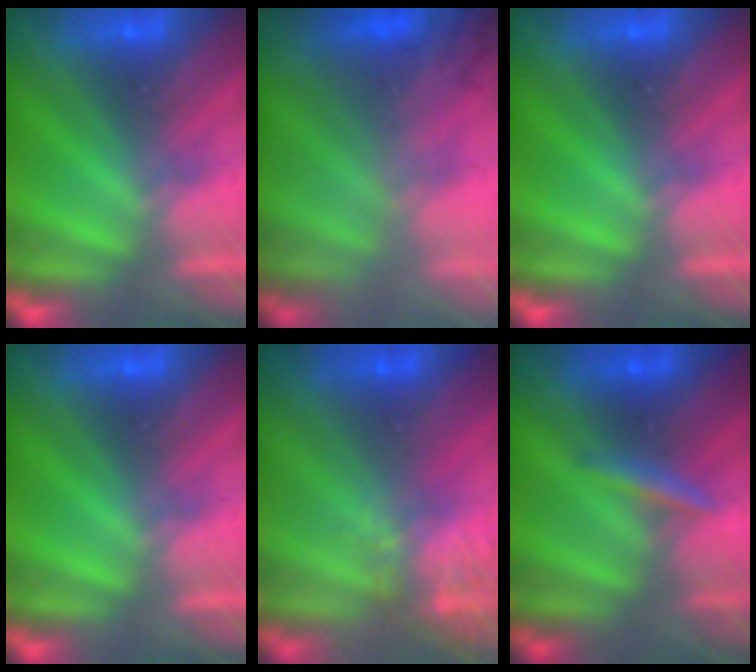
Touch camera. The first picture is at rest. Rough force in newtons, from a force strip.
{"total": 3.8}
{"total": 0.0}
{"total": 0.0}
{"total": 4.7}
{"total": 2.6}